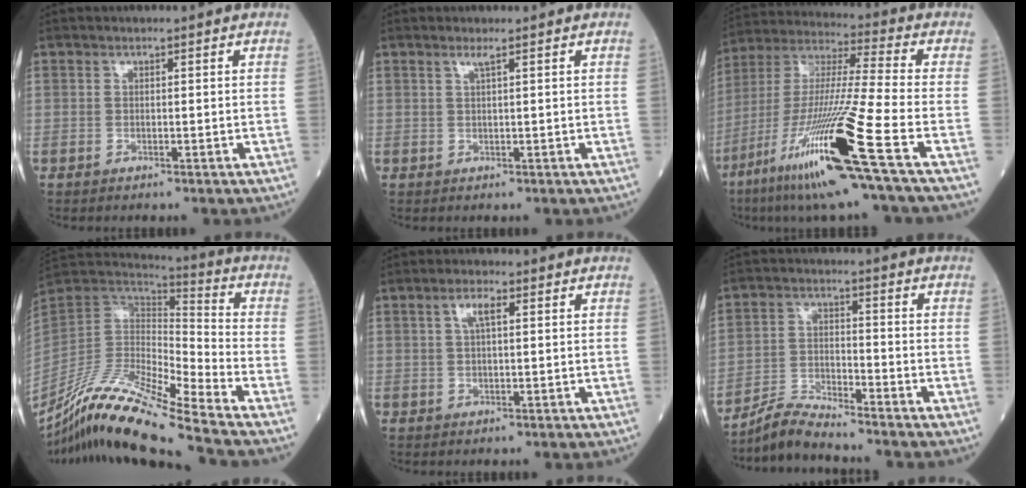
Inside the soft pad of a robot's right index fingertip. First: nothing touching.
{"total": 1.0, "force": [0.6, -0.3, 0.8], "torque": [-0.023, -0.001, 0.014]}
{"total": 21.5, "force": [-10.0, -1.0, 18.9], "torque": [-0.382, -0.046, -0.193]}
{"total": 19.2, "force": [-15.7, -0.6, 11.1], "torque": [-0.228, -0.016, -0.300]}
{"total": 2.9, "force": [1.0, 0.7, 2.6], "torque": [-0.053, 0.008, 0.019]}
{"total": 5.5, "force": [-5.5, -0.4, 0.6], "torque": [-0.016, -0.010, -0.106]}